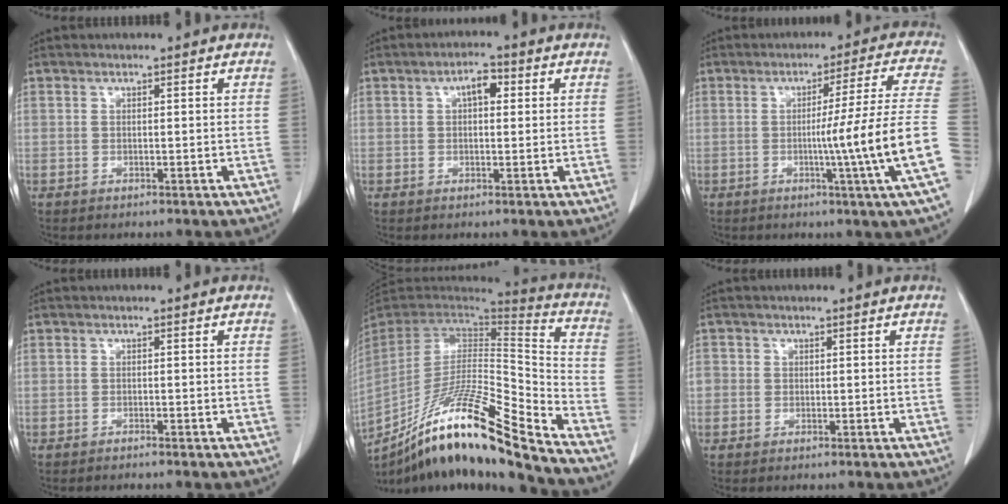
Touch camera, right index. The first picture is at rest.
{"total": 3.4, "force": [1.0, 1.5, 2.8], "torque": [-0.045, 0.012, 0.012]}
{"total": 14.1, "force": [-3.4, -3.3, 13.2], "torque": [-0.180, -0.016, -0.054]}
{"total": 0.8, "force": [-0.8, -0.2, 0.3], "torque": [-0.007, 0.001, -0.012]}
{"total": 23.7, "force": [-17.6, 0.2, 15.9], "torque": [-0.269, -0.027, -0.316]}
{"total": 2.2, "force": [-0.3, 2.1, 0.6], "torque": [-0.009, 0.011, -0.005]}